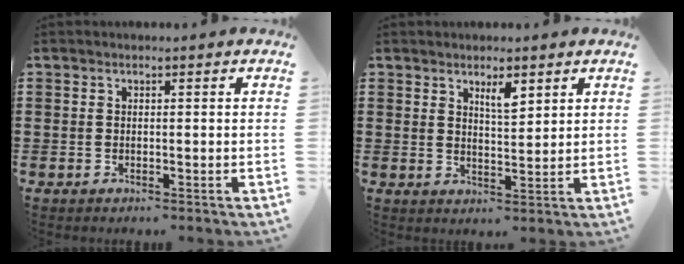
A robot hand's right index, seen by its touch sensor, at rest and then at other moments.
{"total": 3.4, "force": [2.4, 1.0, 2.2], "torque": [-0.032, -0.002, 0.038]}